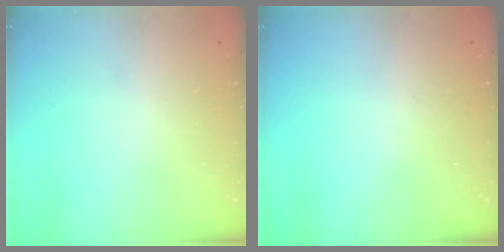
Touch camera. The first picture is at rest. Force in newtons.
{"total": 0.0}